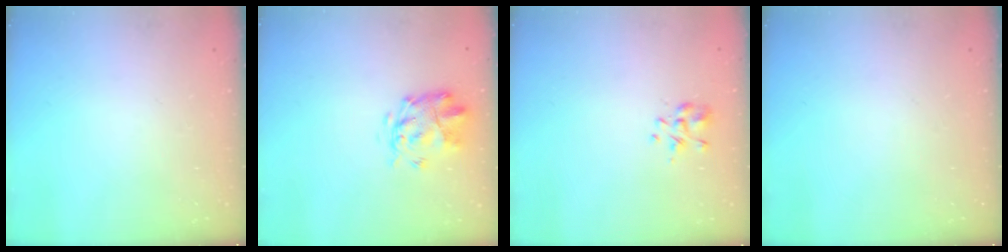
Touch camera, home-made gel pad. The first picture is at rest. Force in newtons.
{"total": 4.7, "press": 4.6, "slide": 1.3}
{"total": 2.5, "press": 2.3, "slide": 0.8}
{"total": 0.0}